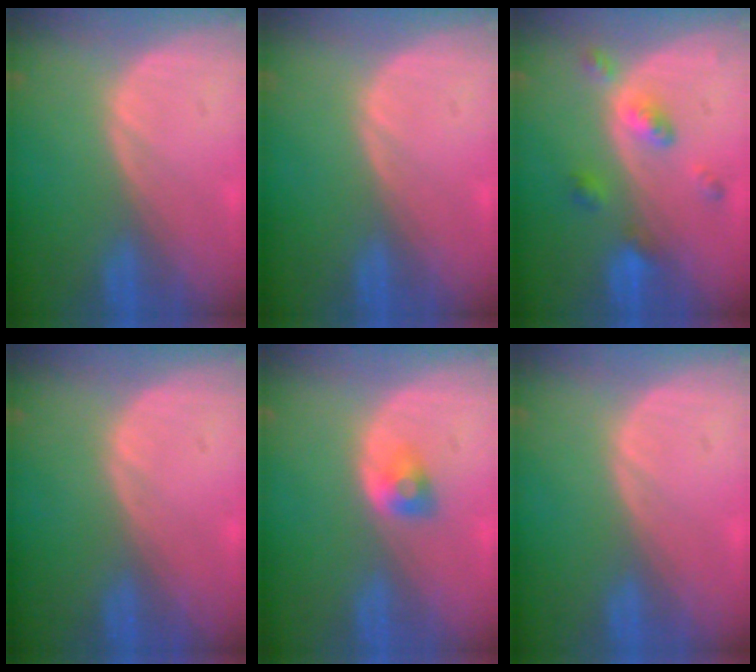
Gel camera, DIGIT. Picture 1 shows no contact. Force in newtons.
{"total": 0.0}
{"total": 5.3, "press": 4.6, "slide": 2.6}
{"total": 0.0}
{"total": 2.3, "press": 2.2, "slide": 0.7}
{"total": 0.0}